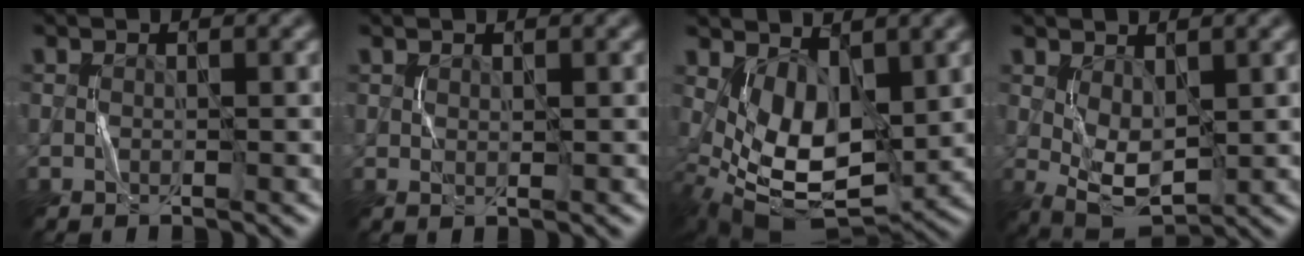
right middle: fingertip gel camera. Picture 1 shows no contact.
{"total": 0.7, "force": [0.4, 0.3, 0.5], "torque": [-0.012, -0.001, 0.008]}
{"total": 7.4, "force": [1.2, 4.1, 6.0], "torque": [-0.115, -0.015, 0.026]}
{"total": 4.0, "force": [0.6, 2.1, 3.3], "torque": [-0.072, -0.004, 0.016]}